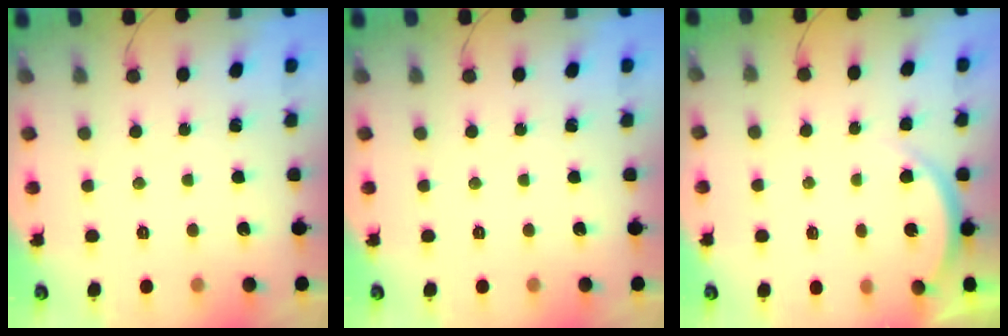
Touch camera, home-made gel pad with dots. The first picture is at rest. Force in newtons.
{"total": 0.0}
{"total": 3.5, "press": 3.4, "slide": 0.6}